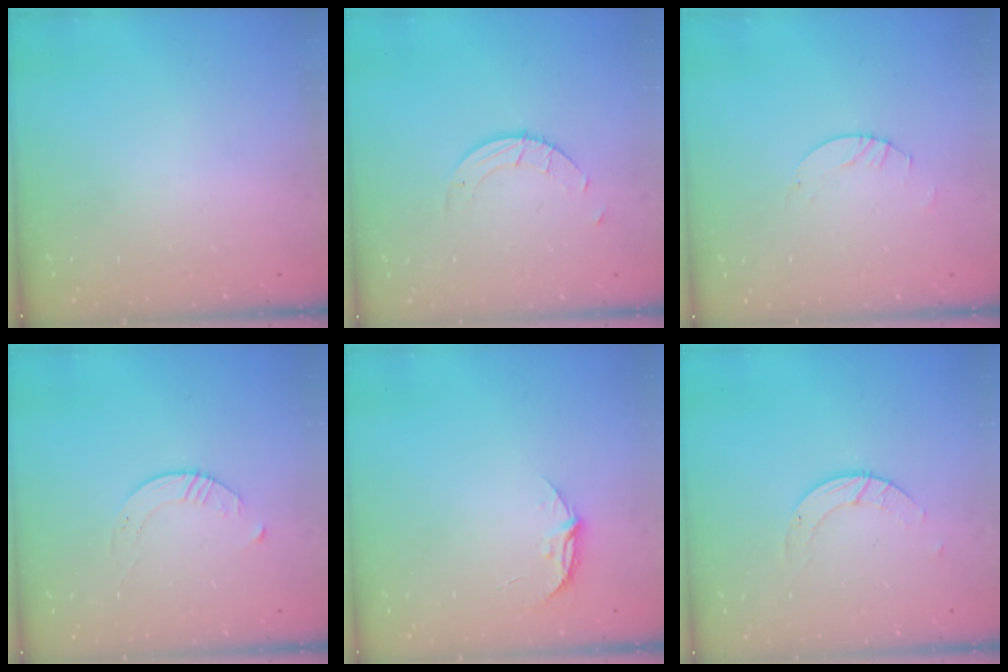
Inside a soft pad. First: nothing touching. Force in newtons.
{"total": 2.5, "press": 2.5, "slide": 0.2}
{"total": 2.0, "press": 2.0, "slide": 0.2}
{"total": 3.9, "press": 3.9, "slide": 0.4}
{"total": 5.3, "press": 5.3, "slide": 0.5}
{"total": 2.8, "press": 2.8, "slide": 0.3}